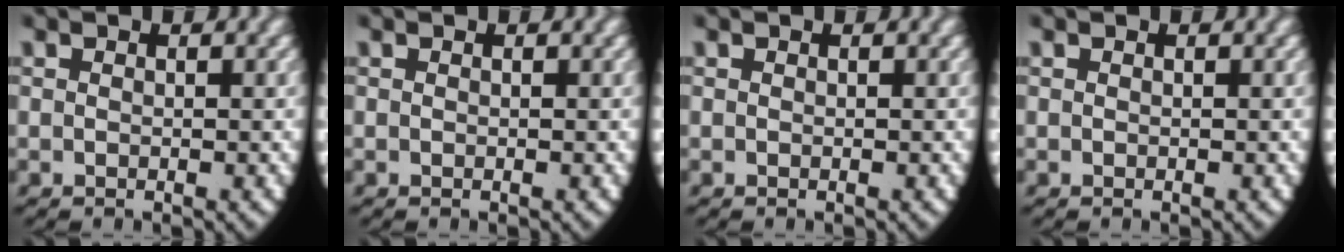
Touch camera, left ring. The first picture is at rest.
{"total": 0.0}
{"total": 0.0}
{"total": 0.0}